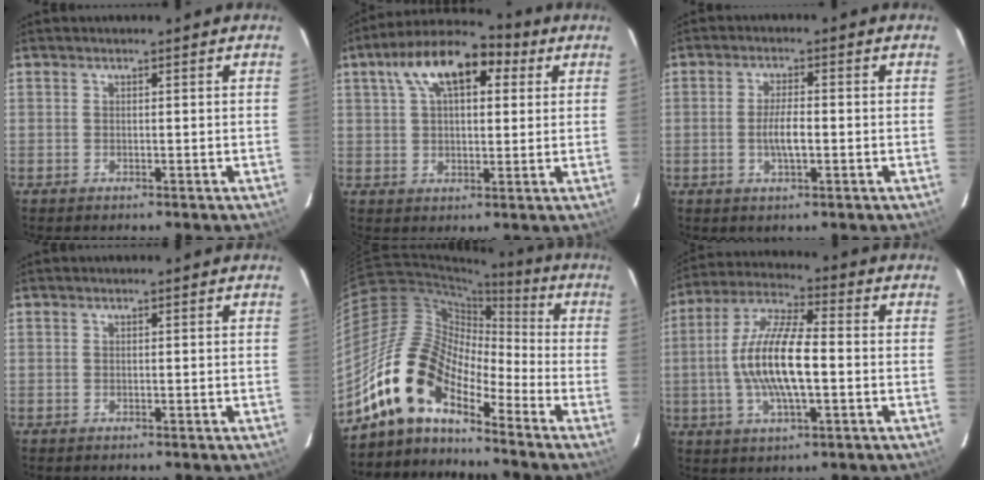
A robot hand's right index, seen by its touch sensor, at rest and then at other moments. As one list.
[{"total": 13.7, "force": [5.7, 6.7, 10.5], "torque": [-0.190, 0.042, 0.086]}, {"total": 4.2, "force": [-0.9, 1.1, 3.9], "torque": [-0.076, -0.001, -0.013]}, {"total": 0.0}, {"total": 14.0, "force": [-10.4, 5.5, 7.7], "torque": [-0.126, 0.013, -0.216]}, {"total": 13.6, "force": [-1.6, 3.9, 13.0], "torque": [-0.260, 0.005, -0.035]}]